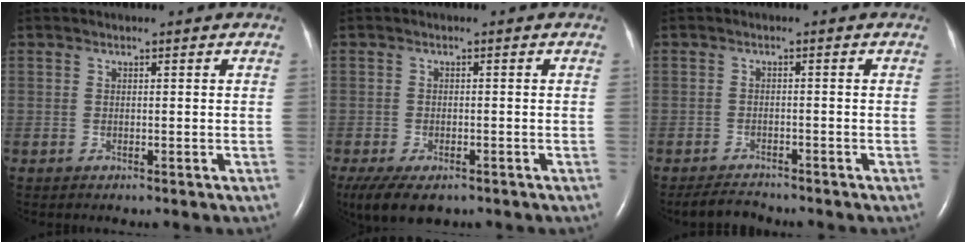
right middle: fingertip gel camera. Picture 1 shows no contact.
{"total": 8.0, "force": [-5.5, 3.6, 4.6], "torque": [-0.087, -0.012, -0.084]}
{"total": 3.3, "force": [-3.2, 0.6, 0.6], "torque": [-0.018, -0.013, -0.054]}